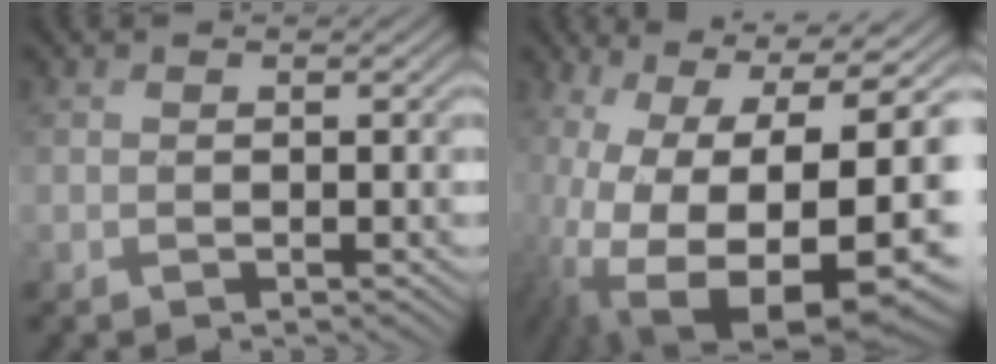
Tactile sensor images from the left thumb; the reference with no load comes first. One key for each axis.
{"total": 19.7, "fx": -4.7, "fy": 10.3, "fz": 16.2, "tx": -0.275, "ty": -0.057, "tz": -0.044}